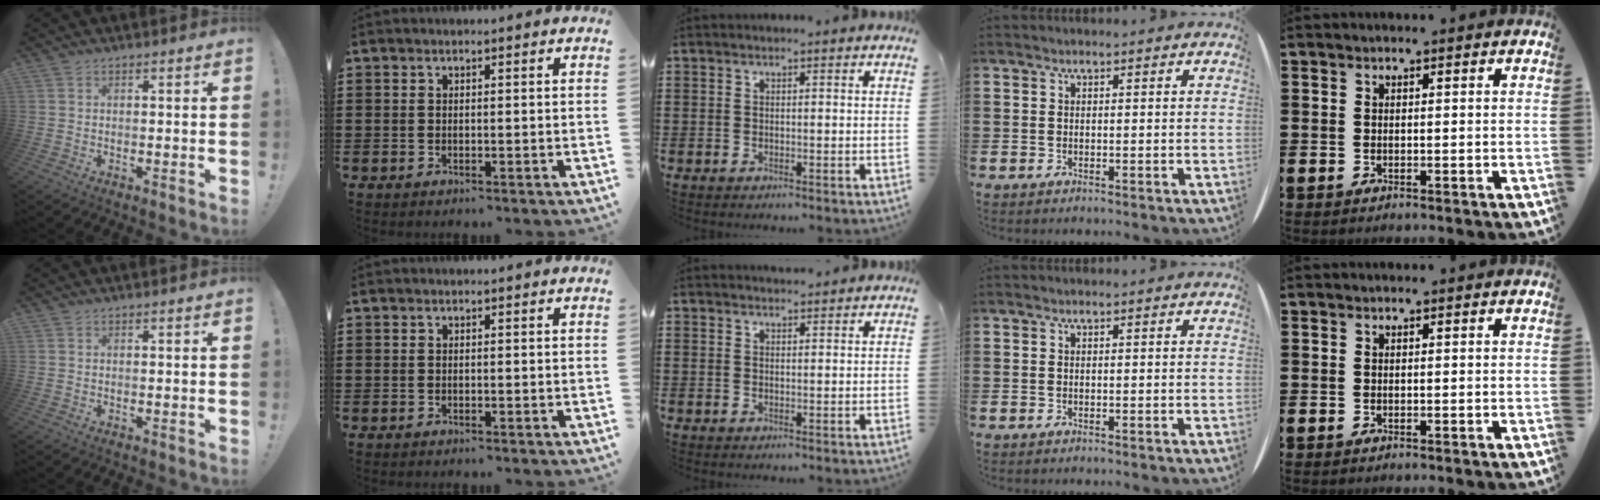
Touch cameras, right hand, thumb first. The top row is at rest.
{"middle": {"total": 1.2, "force": [1.1, 0.3, 0.0], "torque": [-0.003, 0.000, 0.022]}}